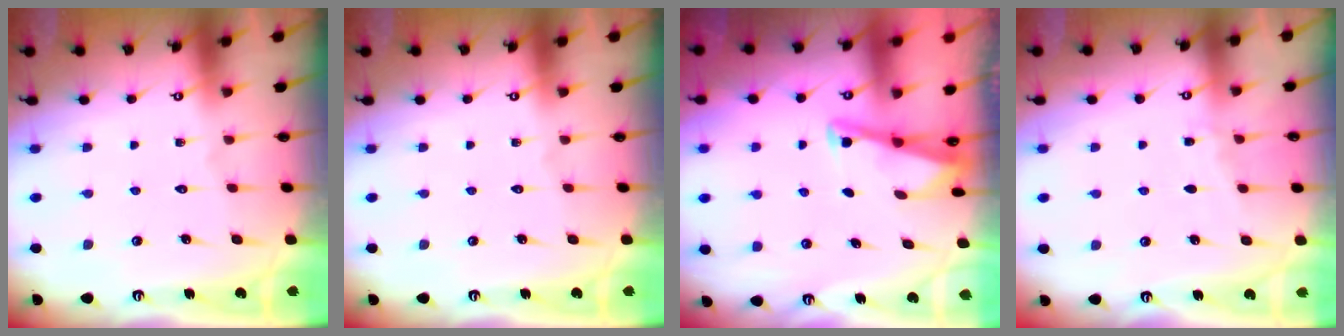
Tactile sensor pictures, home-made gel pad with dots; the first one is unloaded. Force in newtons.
{"total": 0.0}
{"total": 2.8, "press": 2.8, "slide": 0.3}
{"total": 4.5, "press": 4.4, "slide": 0.6}